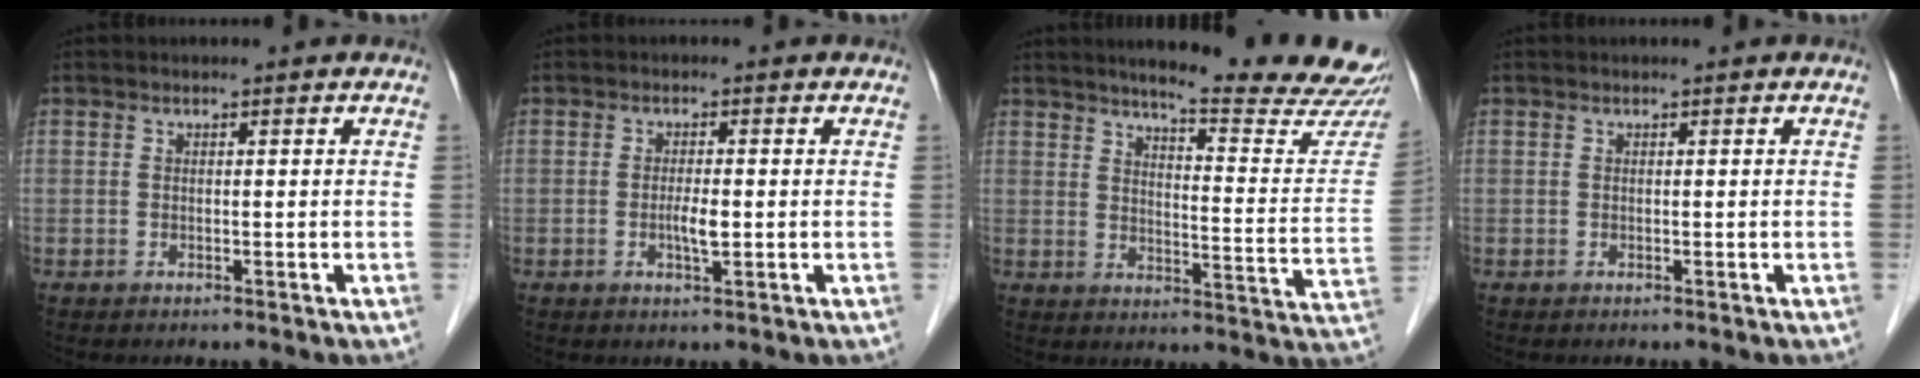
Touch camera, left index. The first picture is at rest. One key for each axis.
{"total": 2.5, "fx": -0.5, "fy": 0.4, "fz": 2.4, "tx": -0.046, "ty": -0.003, "tz": -0.009}
{"total": 19.9, "fx": 18.1, "fy": 0.5, "fz": 8.2, "tx": -0.104, "ty": -0.092, "tz": 0.211}
{"total": 0.0}